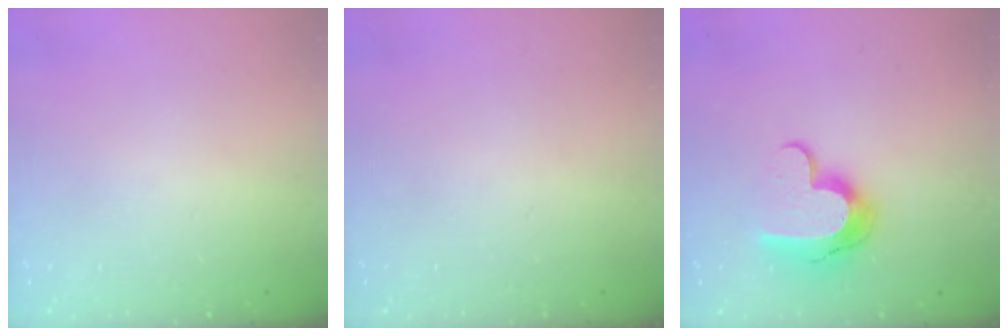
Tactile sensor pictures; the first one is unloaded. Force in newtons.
{"total": 0.0}
{"total": 11.9, "press": 11.9, "slide": 0.6}